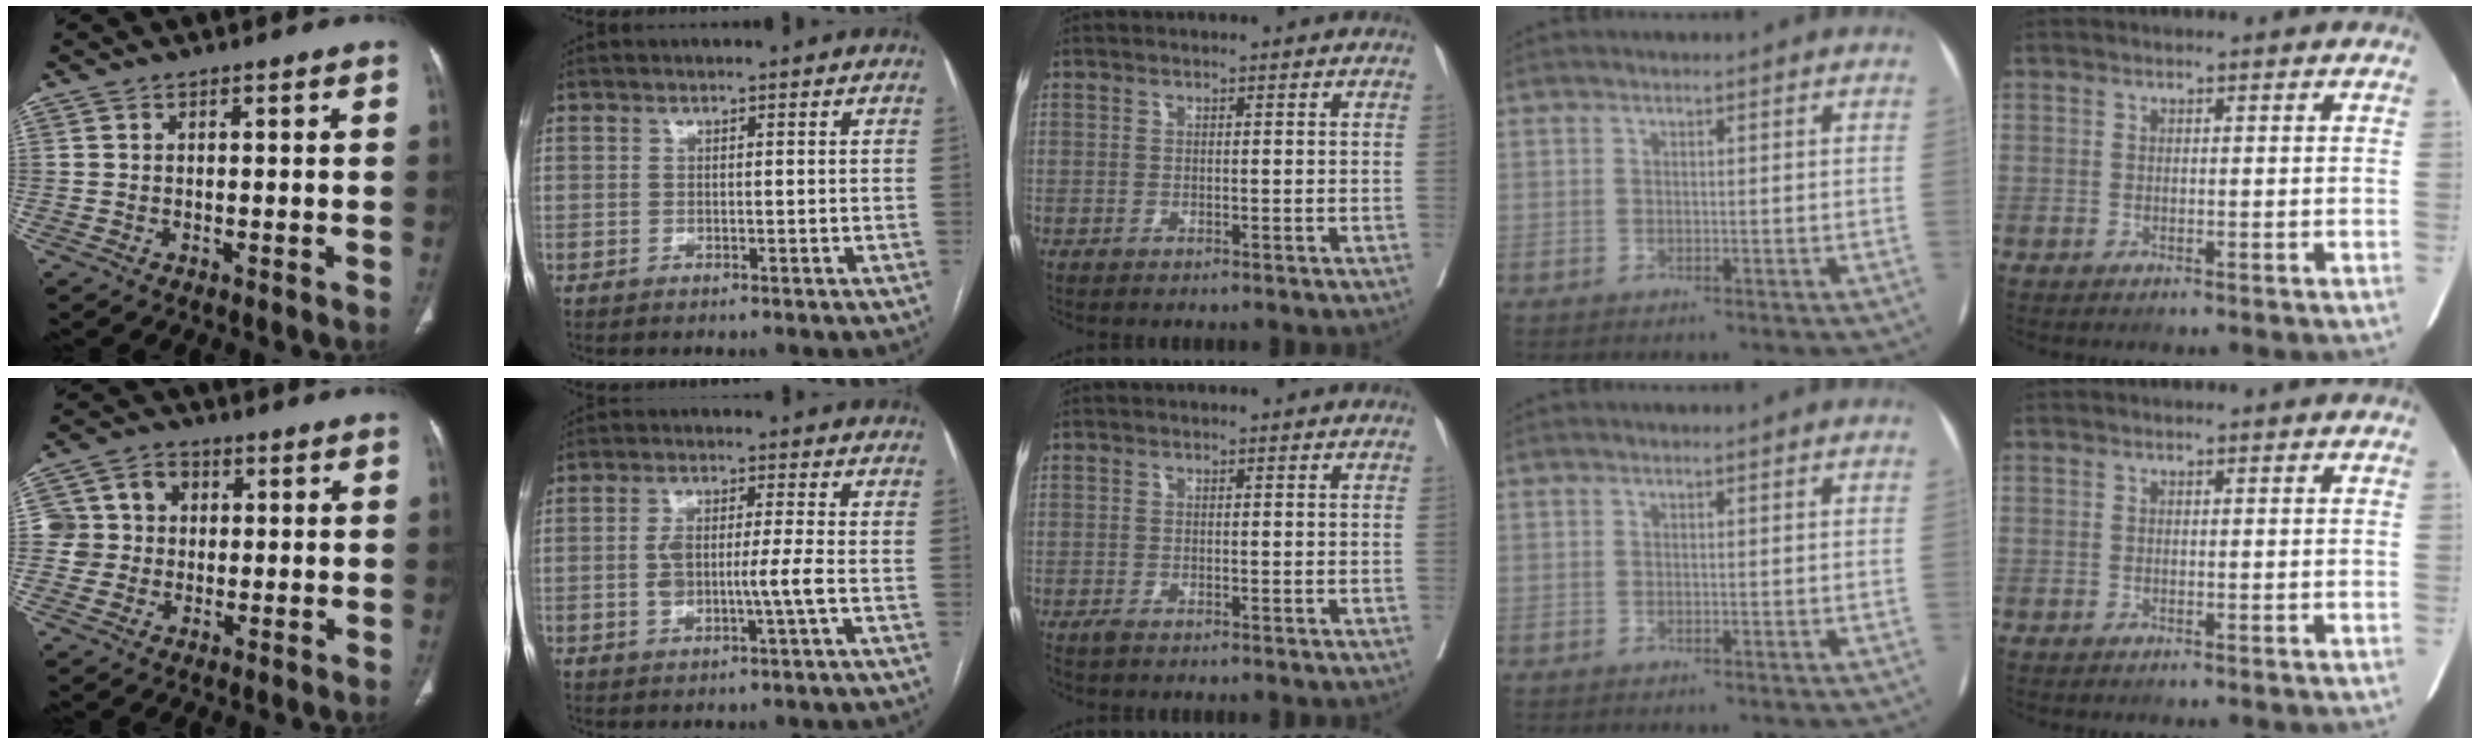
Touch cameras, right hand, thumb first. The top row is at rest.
{"thumb": {"total": 7.9, "force": [0.7, 7.5, 2.2], "torque": [-0.012, 0.017, 0.007]}, "index": {"total": 5.7, "force": [-1.0, 0.4, 5.6], "torque": [-0.114, 0.006, -0.014]}, "middle": {"total": 0.8, "force": [-0.6, 0.1, 0.4], "torque": [-0.016, -0.005, -0.012]}}